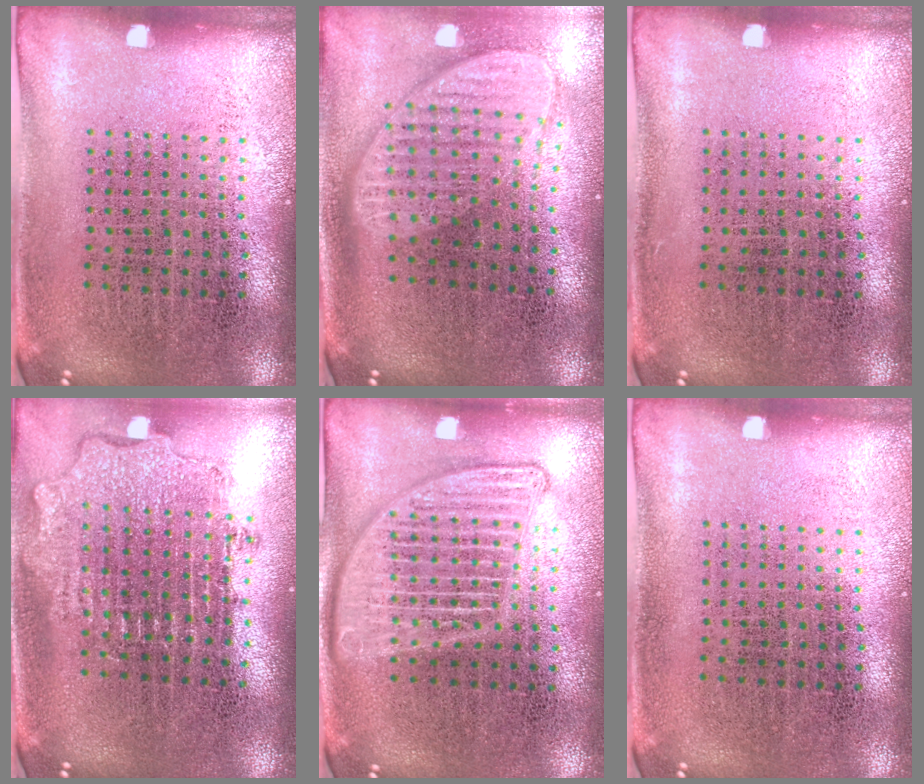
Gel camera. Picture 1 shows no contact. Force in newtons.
{"total": 2.0, "press": 1.6, "slide": 1.2}
{"total": 0.0}
{"total": 2.0, "press": 1.5, "slide": 1.3}
{"total": 3.0, "press": 2.9, "slide": 0.3}
{"total": 0.0}